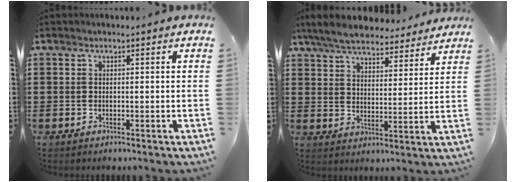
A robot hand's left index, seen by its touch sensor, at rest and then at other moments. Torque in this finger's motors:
{"motor_torque": [1.00, -1.13, 0.38, 0.21]}